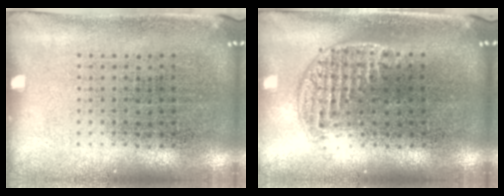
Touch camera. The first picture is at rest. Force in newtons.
{"total": 1.3, "press": 1.1, "slide": 0.6}